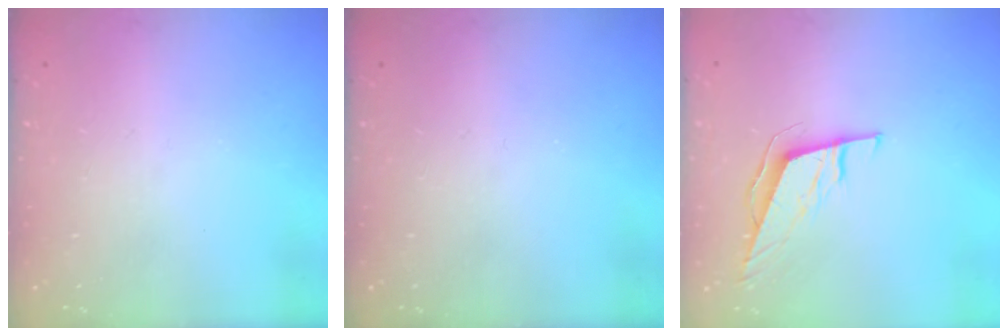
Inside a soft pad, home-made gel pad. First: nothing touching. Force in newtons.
{"total": 0.0}
{"total": 6.9, "press": 6.3, "slide": 2.8}